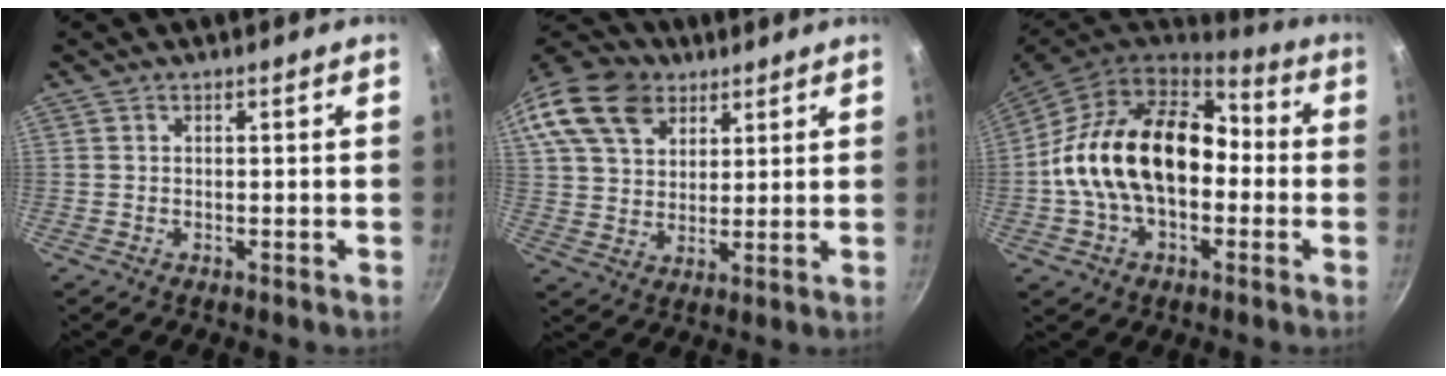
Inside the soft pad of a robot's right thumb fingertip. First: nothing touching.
{"total": 19.2, "force": [11.1, 12.9, 8.9], "torque": [-0.188, 0.008, 0.204]}
{"total": 21.3, "force": [-1.1, 14.2, 15.9], "torque": [-0.248, 0.047, -0.029]}